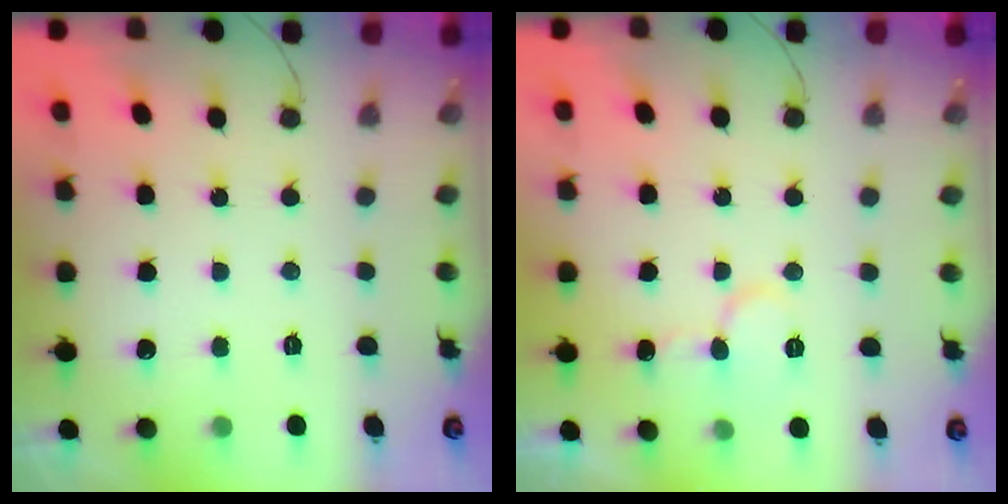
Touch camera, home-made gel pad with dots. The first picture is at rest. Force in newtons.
{"total": 7.6, "press": 7.6, "slide": 0.8}